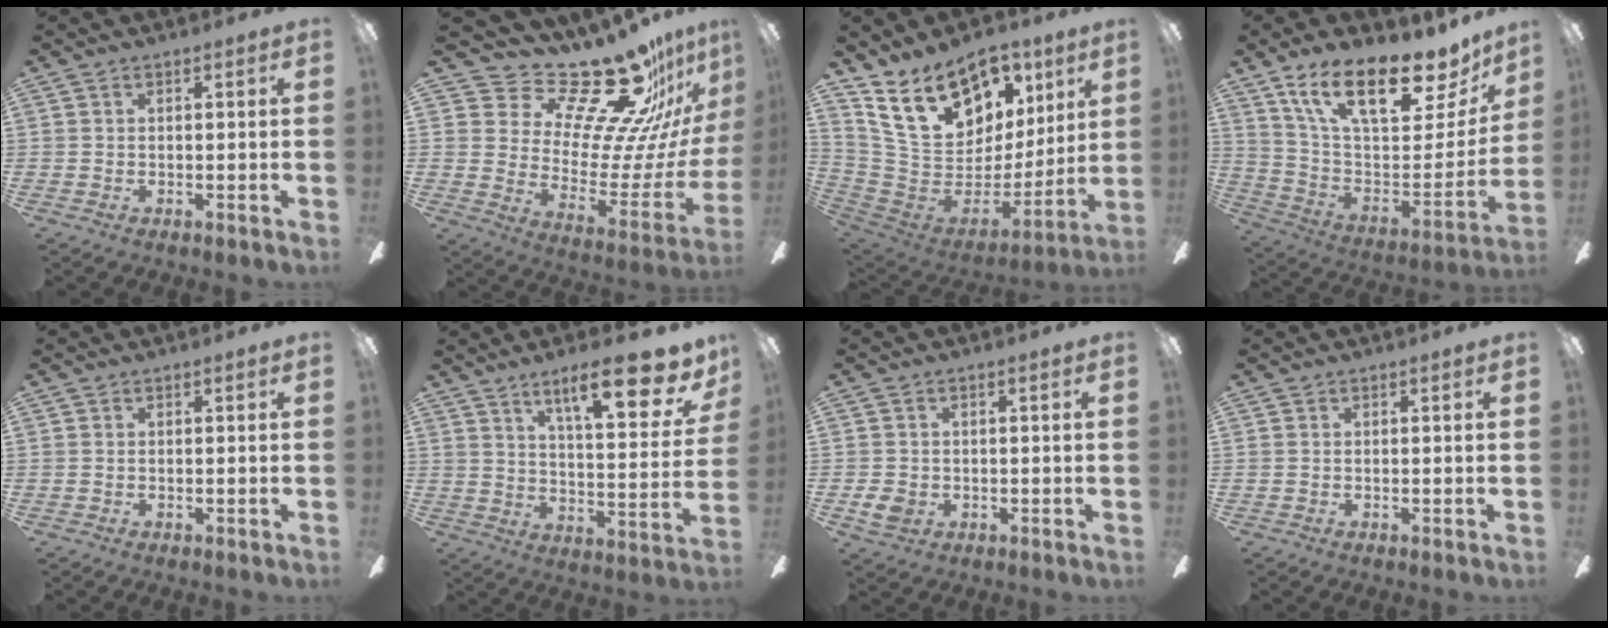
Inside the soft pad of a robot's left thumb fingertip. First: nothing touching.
{"total": 24.3, "force": [20.3, 6.4, 11.6], "torque": [-0.165, -0.169, 0.335]}
{"total": 21.6, "force": [13.6, 13.0, 10.4], "torque": [-0.179, -0.076, 0.260]}
{"total": 20.9, "force": [14.1, 7.9, 13.2], "torque": [-0.211, -0.094, 0.241]}
{"total": 0.0}
{"total": 18.4, "force": [11.5, 5.4, 13.3], "torque": [-0.187, -0.066, 0.177]}
{"total": 3.7, "force": [-0.9, 2.7, 2.3], "torque": [-0.051, 0.003, -0.017]}
{"total": 0.0}